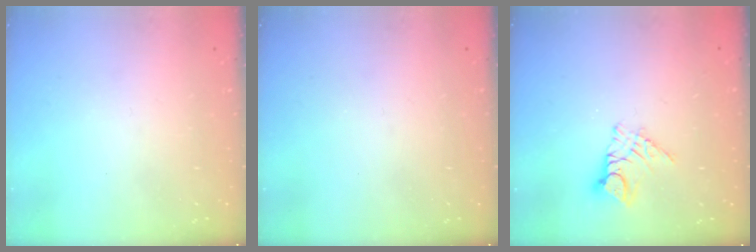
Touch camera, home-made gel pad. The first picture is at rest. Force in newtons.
{"total": 0.0}
{"total": 9.0, "press": 9.0, "slide": 0.8}